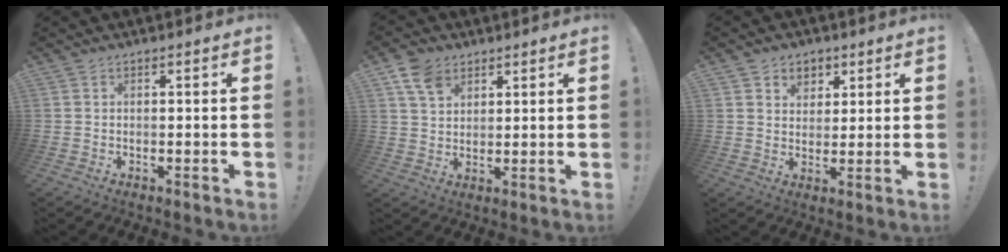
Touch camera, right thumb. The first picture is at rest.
{"total": 8.1, "force": [4.9, 5.3, 3.7], "torque": [-0.063, -0.016, 0.096]}
{"total": 5.7, "force": [2.8, 4.9, 0.8], "torque": [-0.008, -0.020, 0.055]}